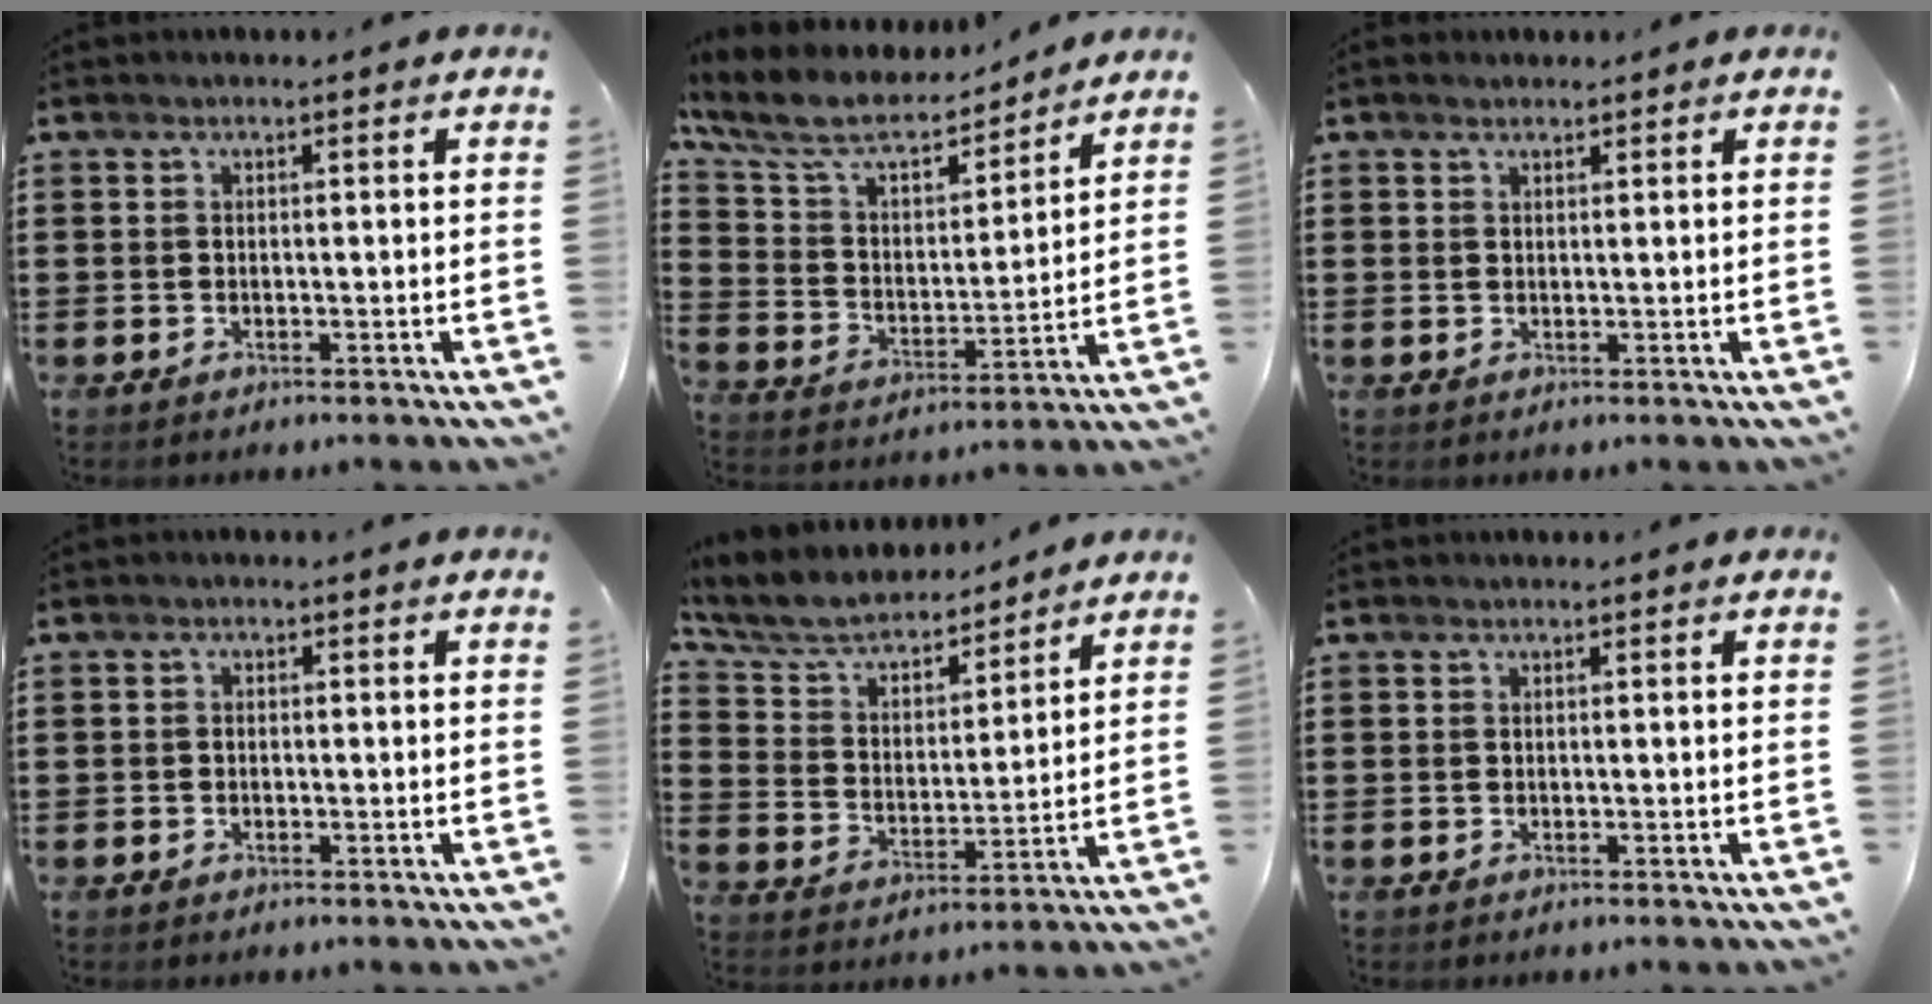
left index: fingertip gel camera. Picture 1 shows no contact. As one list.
[{"total": 8.4, "force": [7.1, 2.6, 3.6], "torque": [-0.104, -0.041, 0.122]}, {"total": 0.9, "force": [0.8, 0.4, 0.3], "torque": [-0.006, 0.004, 0.015]}, {"total": 0.8, "force": [-0.5, 0.6, 0.2], "torque": [-0.005, 0.000, -0.011]}, {"total": 6.0, "force": [5.5, 1.8, 1.8], "torque": [-0.066, -0.032, 0.091]}, {"total": 0.0}]